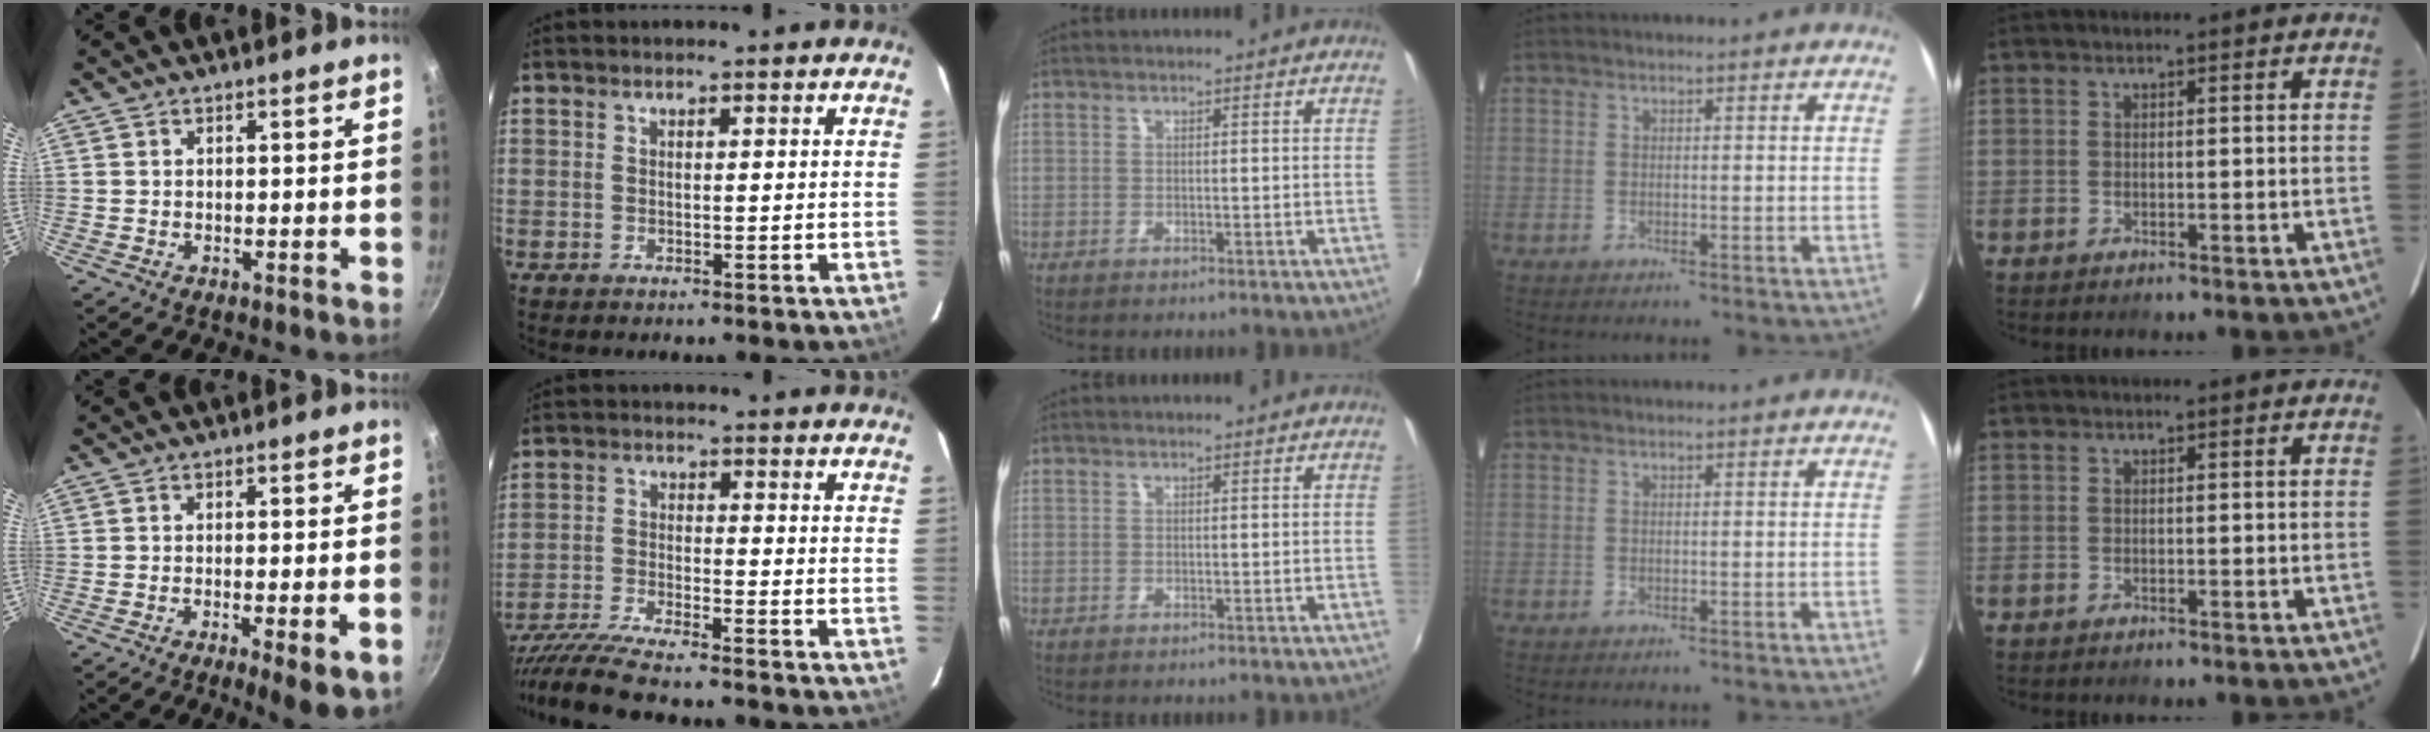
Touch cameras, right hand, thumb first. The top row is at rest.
{"thumb": {"total": 7.3, "force": [-2.7, 1.6, 6.6], "torque": [-0.090, 0.000, -0.036]}, "index": {"total": 11.8, "force": [-10.5, 0.0, 5.3], "torque": [-0.128, -0.027, -0.196]}}